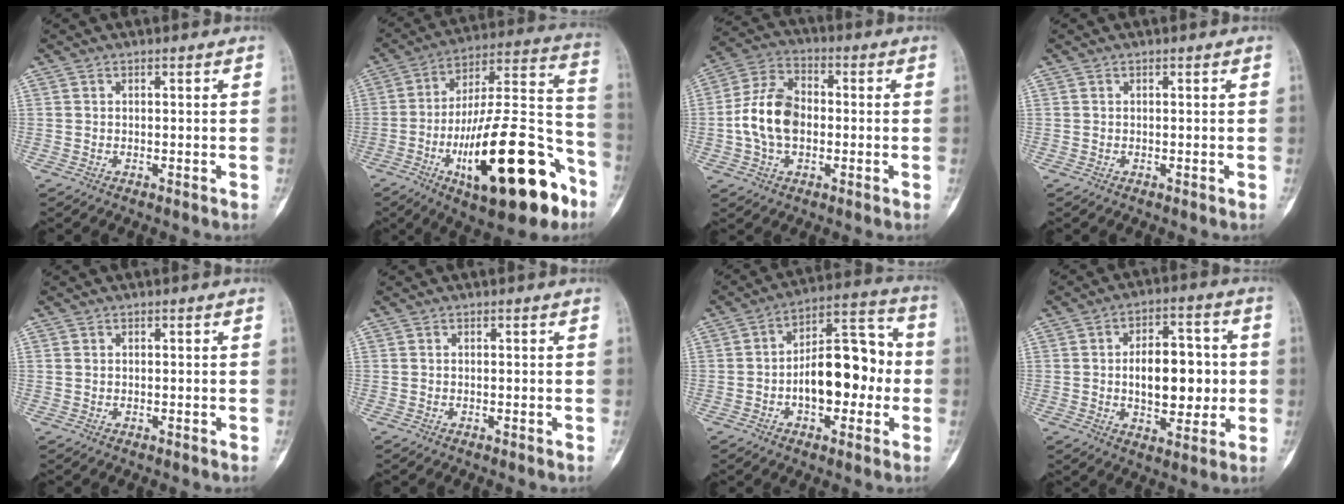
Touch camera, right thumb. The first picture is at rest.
{"total": 29.0, "force": [-12.7, 9.9, 24.1], "torque": [-0.349, 0.071, -0.191]}
{"total": 11.6, "force": [-1.0, 7.7, 8.6], "torque": [-0.158, 0.027, -0.027]}
{"total": 0.0}
{"total": 0.6, "force": [0.1, 0.5, 0.3], "torque": [-0.002, 0.001, 0.003]}
{"total": 0.0}
{"total": 15.5, "force": [-2.0, 8.5, 12.8], "torque": [-0.165, 0.046, -0.034]}
{"total": 13.6, "force": [-0.1, 7.7, 11.1], "torque": [-0.126, 0.016, 0.003]}